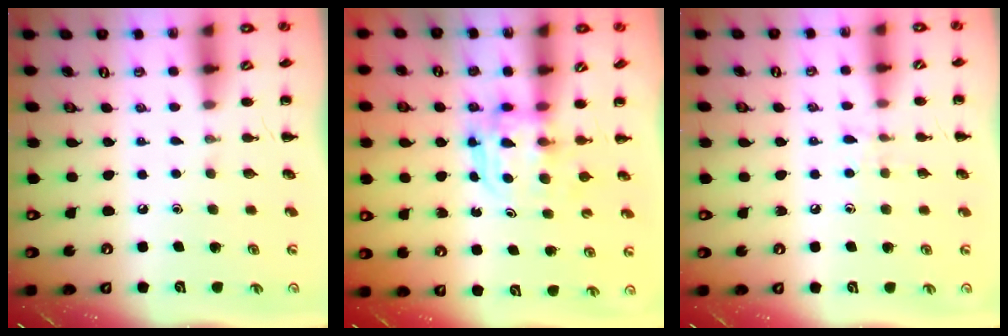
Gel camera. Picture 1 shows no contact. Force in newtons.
{"total": 3.8, "press": 3.8, "slide": 0.2}
{"total": 6.0, "press": 5.6, "slide": 2.1}